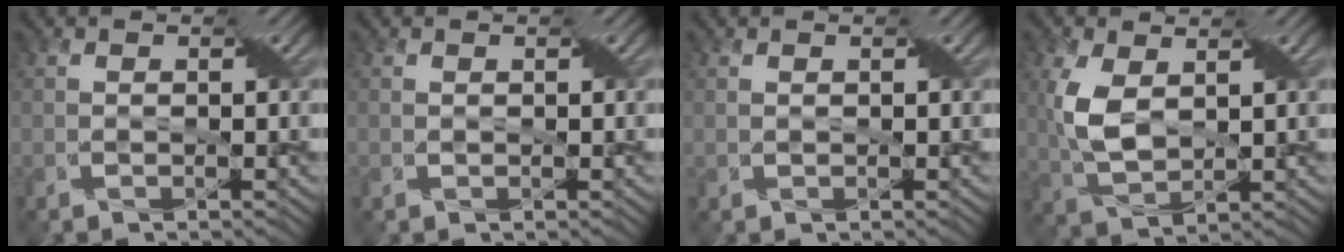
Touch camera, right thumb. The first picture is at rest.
{"total": 0.0}
{"total": 0.0}
{"total": 6.1, "force": [1.5, 3.4, 4.9], "torque": [-0.122, 0.004, 0.032]}